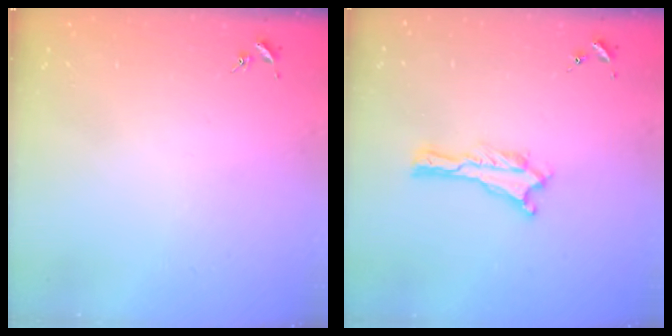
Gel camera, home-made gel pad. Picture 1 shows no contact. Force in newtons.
{"total": 0.0}